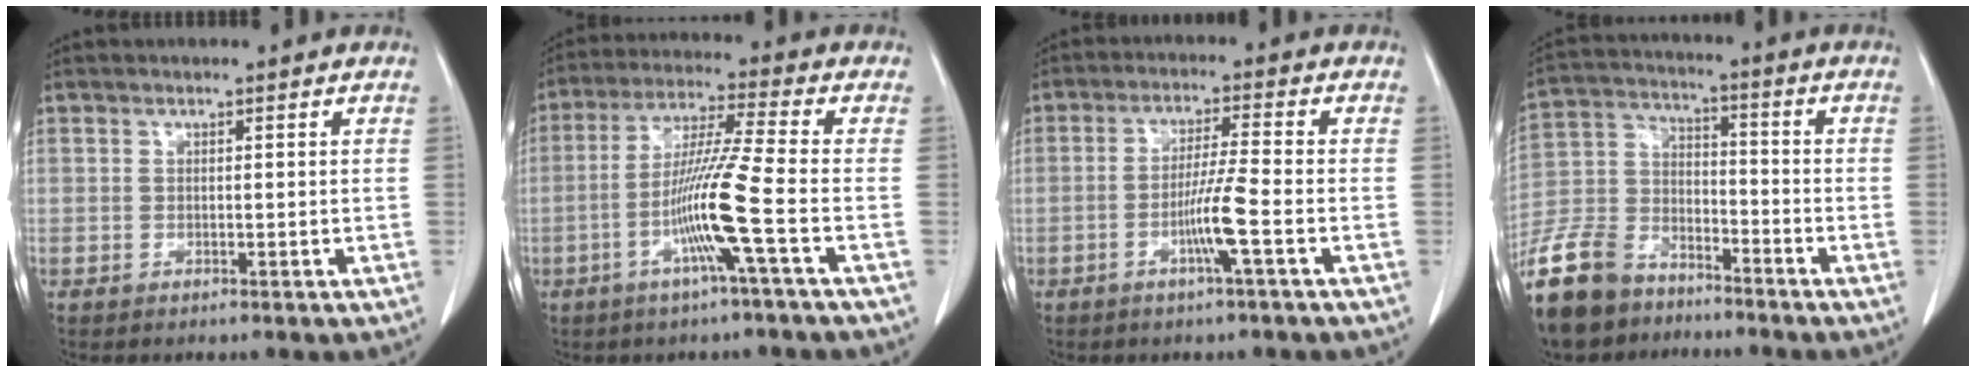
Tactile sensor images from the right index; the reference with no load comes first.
{"total": 10.6, "force": [-3.5, -1.7, 9.8], "torque": [-0.192, -0.007, -0.071]}
{"total": 5.9, "force": [-2.2, -0.8, 5.4], "torque": [-0.105, -0.006, -0.043]}
{"total": 16.0, "force": [-12.5, 7.9, 6.1], "torque": [-0.150, 0.000, -0.232]}